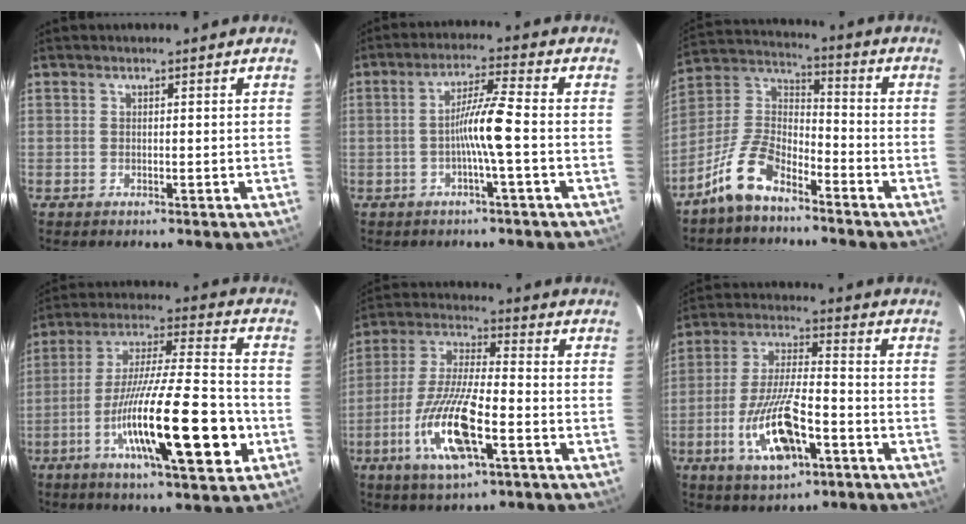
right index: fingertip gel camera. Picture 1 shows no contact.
{"total": 6.6, "force": [-1.3, -0.8, 6.4], "torque": [-0.119, 0.008, -0.026]}
{"total": 10.0, "force": [-7.4, 3.9, 5.5], "torque": [-0.129, 0.018, -0.150]}
{"total": 20.6, "force": [-6.7, 2.3, 19.3], "torque": [-0.322, -0.013, -0.107]}
{"total": 13.8, "force": [-5.2, 2.6, 12.6], "torque": [-0.259, -0.013, -0.094]}
{"total": 12.8, "force": [-5.0, 3.6, 11.2], "torque": [-0.224, -0.006, -0.088]}